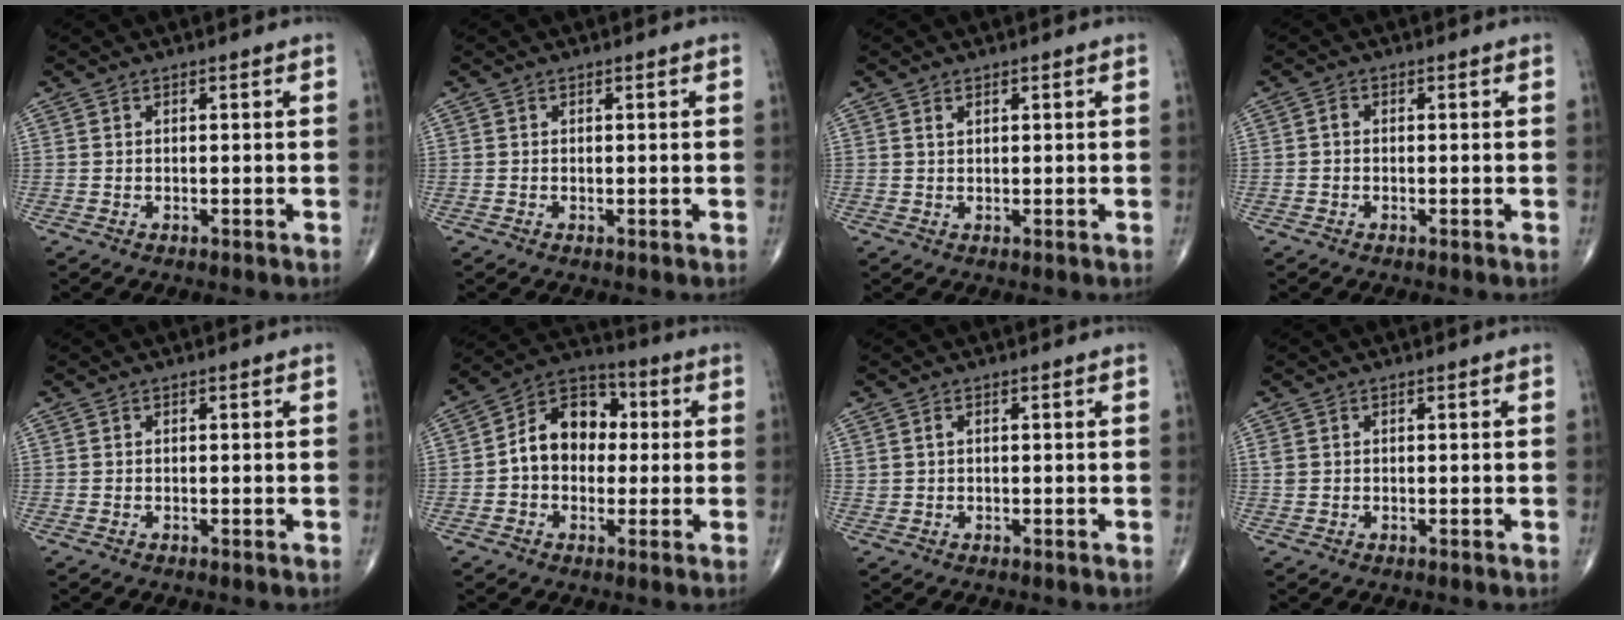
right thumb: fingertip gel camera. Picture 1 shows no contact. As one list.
[{"total": 0.0}, {"total": 1.0, "force": [0.6, 0.6, 0.6], "torque": [-0.007, -0.001, 0.011]}, {"total": 1.0, "force": [-0.2, 0.8, 0.6], "torque": [-0.006, 0.002, -0.007]}, {"total": 0.0}, {"total": 12.6, "force": [0.9, 9.5, 8.3], "torque": [-0.102, 0.030, 0.004]}, {"total": 0.9, "force": [0.4, 0.6, 0.6], "torque": [-0.013, 0.004, 0.010]}, {"total": 1.2, "force": [0.2, 1.0, 0.6], "torque": [-0.017, 0.005, 0.008]}]